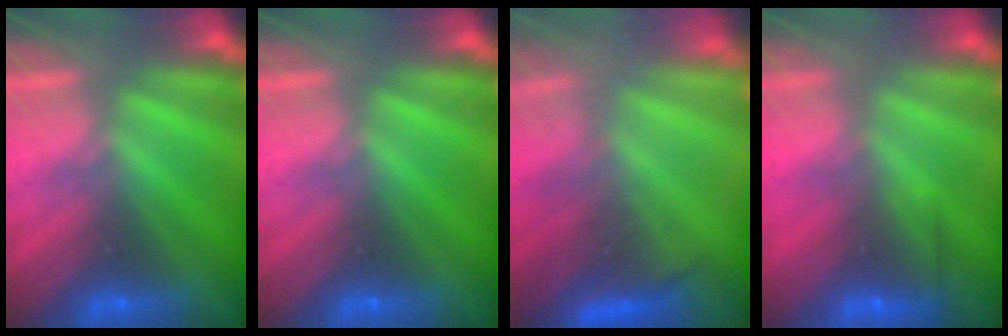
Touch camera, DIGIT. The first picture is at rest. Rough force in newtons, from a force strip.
{"total": 0.0}
{"total": 9.3}
{"total": 2.6}